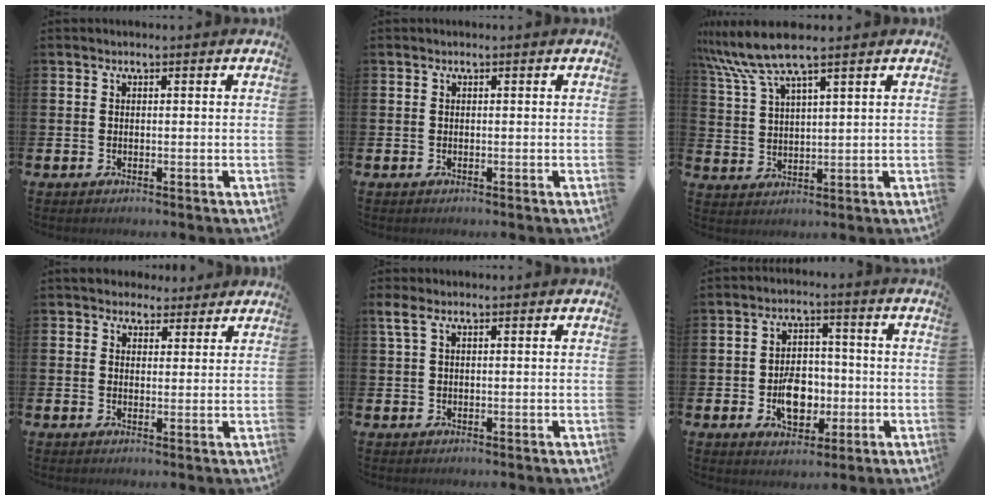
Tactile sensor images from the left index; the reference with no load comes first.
{"total": 0.0}
{"total": 7.6, "force": [6.3, 0.8, 4.2], "torque": [-0.100, -0.015, 0.114]}
{"total": 3.4, "force": [3.0, 1.6, -0.3], "torque": [0.000, -0.011, 0.052]}
{"total": 1.8, "force": [0.9, 0.6, 1.4], "torque": [-0.025, 0.003, 0.013]}
{"total": 6.3, "force": [-1.6, 4.3, 4.3], "torque": [-0.071, 0.009, -0.030]}